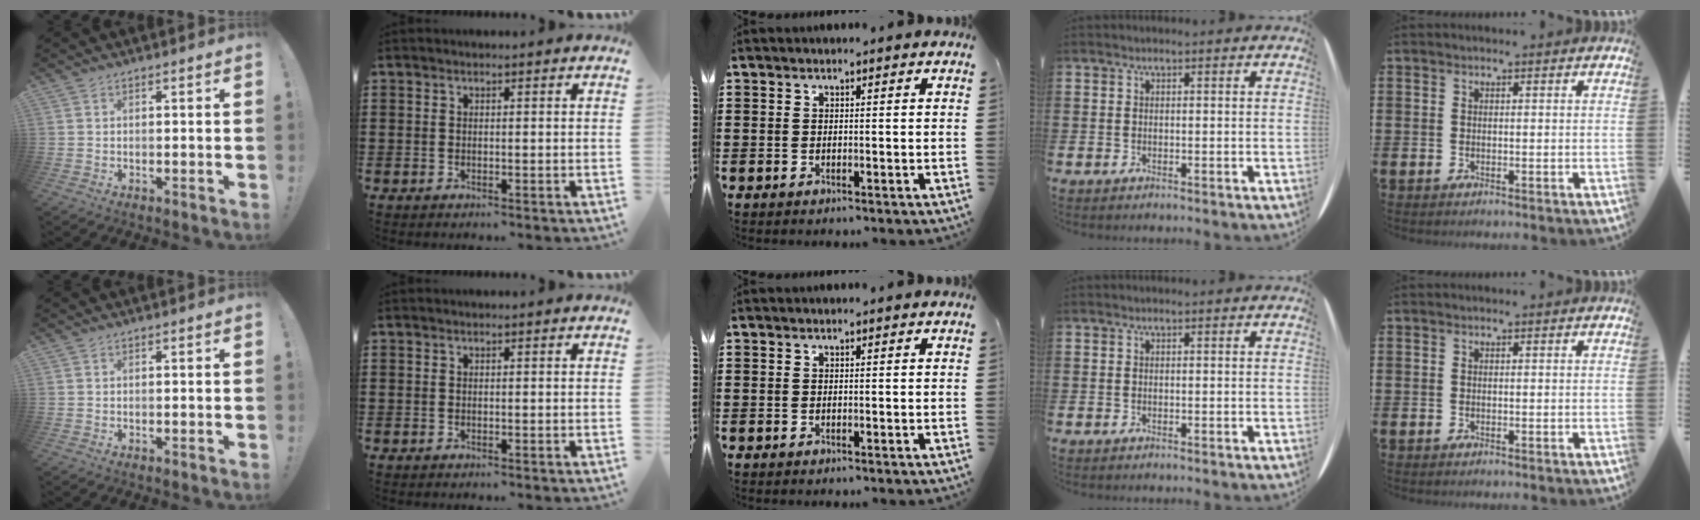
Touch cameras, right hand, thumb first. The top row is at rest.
{}